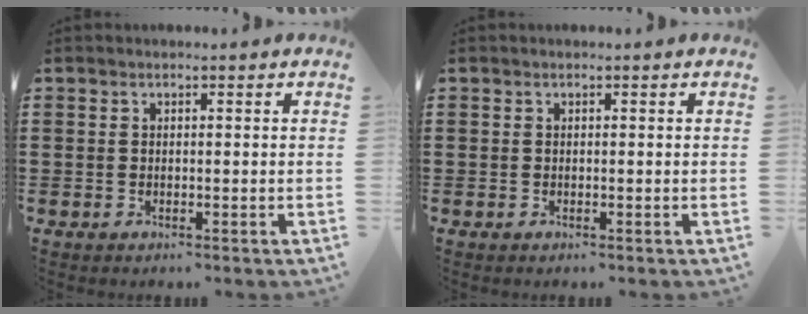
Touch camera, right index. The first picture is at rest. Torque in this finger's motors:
{"motor_torque": [-0.01, 0.01, 0.00, 0.00]}